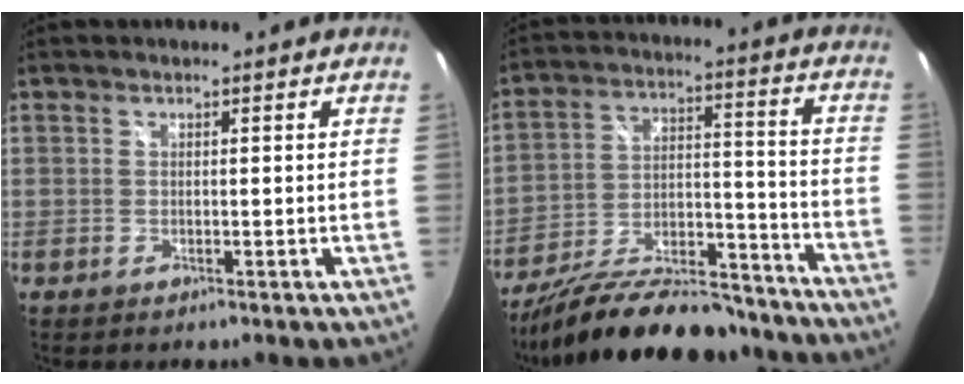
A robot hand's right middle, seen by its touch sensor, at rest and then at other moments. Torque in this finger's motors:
{"motor_torque": [1.08, -1.07, 0.01, 0.02]}